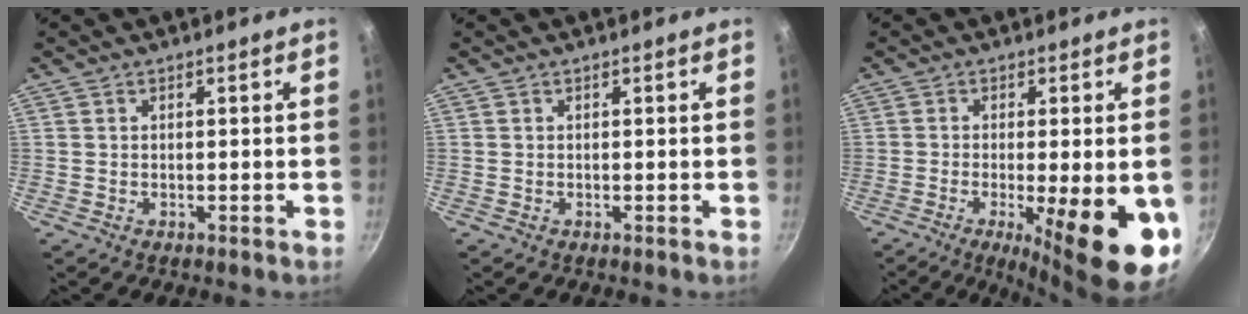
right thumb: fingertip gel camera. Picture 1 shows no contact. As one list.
[{"total": 0.0}, {"total": 16.1, "force": [-4.7, 4.3, 14.8], "torque": [-0.197, -0.008, -0.060]}]